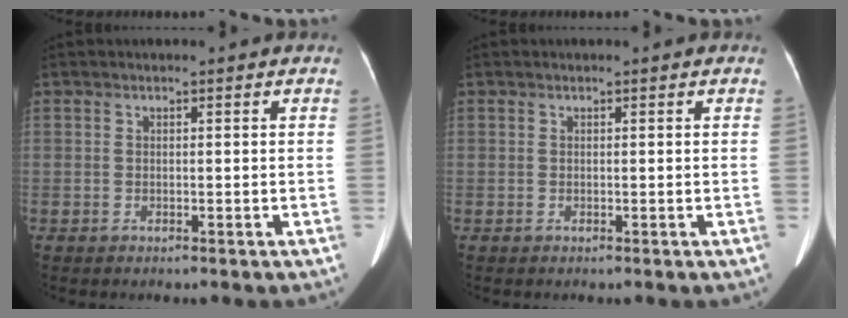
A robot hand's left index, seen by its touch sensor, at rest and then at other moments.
{"total": 0.0}